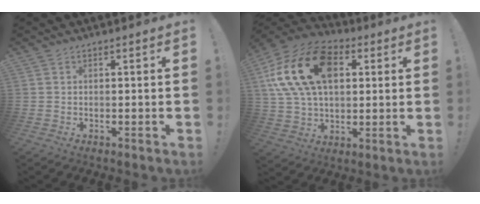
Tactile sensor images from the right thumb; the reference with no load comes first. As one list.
[{"total": 22.7, "force": [6.9, 15.0, 15.6], "torque": [-0.290, -0.012, 0.126]}]